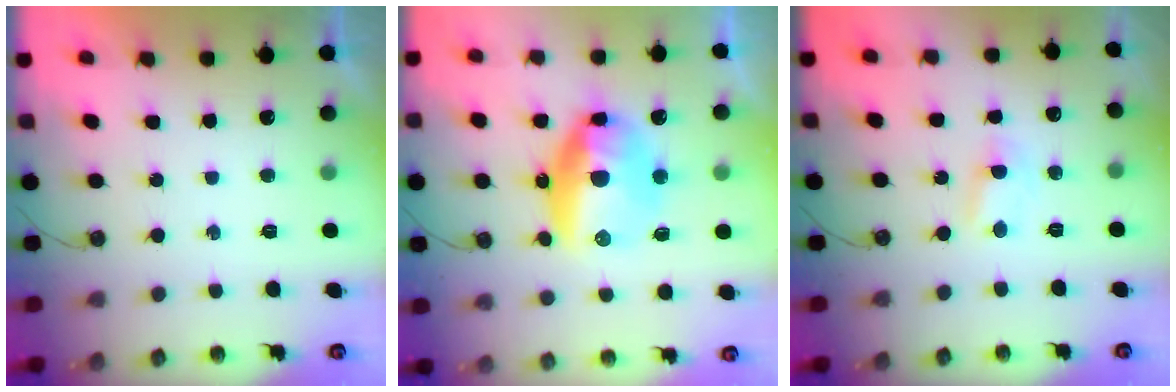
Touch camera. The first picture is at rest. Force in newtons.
{"total": 15.2, "press": 15.1, "slide": 1.6}
{"total": 2.8, "press": 2.8, "slide": 0.3}